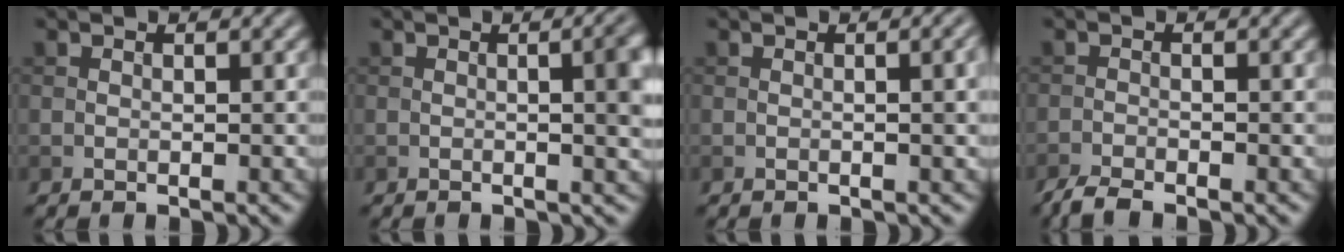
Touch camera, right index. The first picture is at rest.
{"total": 5.8, "force": [0.1, 2.1, 5.4], "torque": [-0.046, 0.004, 0.001]}
{"total": 3.3, "force": [0.1, 1.2, 3.1], "torque": [-0.025, 0.008, -0.001]}
{"total": 2.2, "force": [-2.0, 0.3, 0.9], "torque": [-0.021, -0.006, -0.044]}